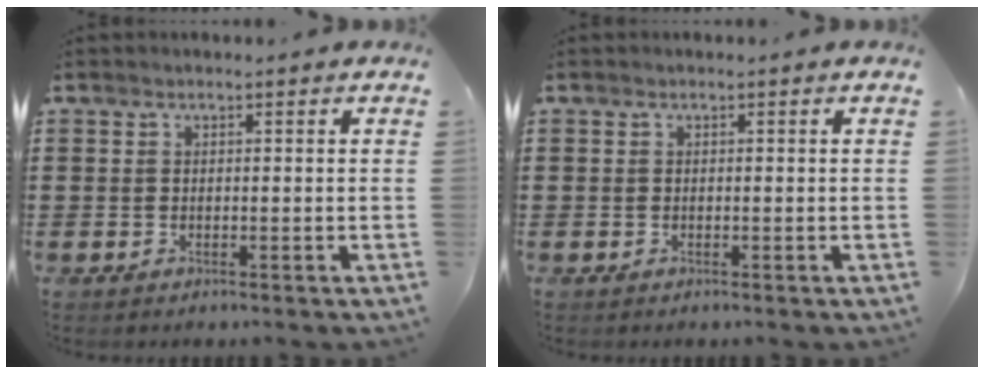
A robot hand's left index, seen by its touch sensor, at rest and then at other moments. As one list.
[{"total": 0.0}]